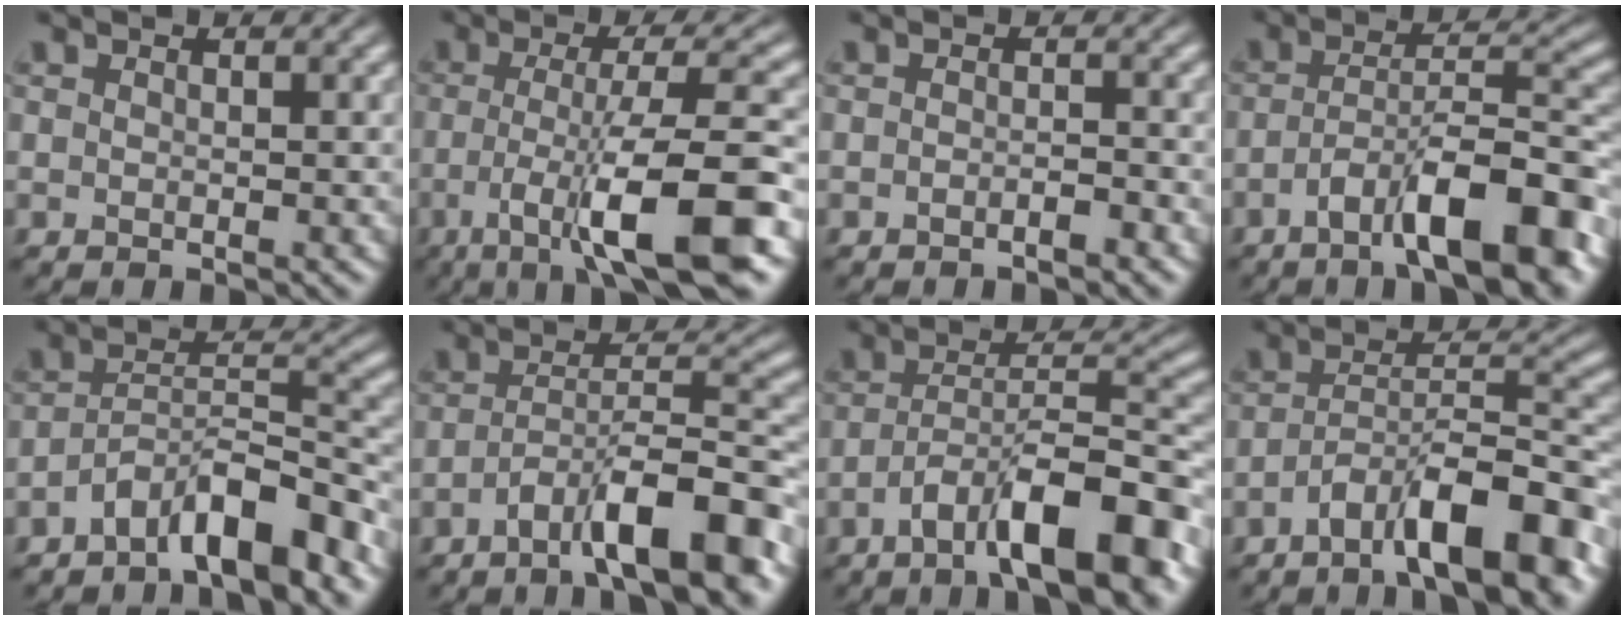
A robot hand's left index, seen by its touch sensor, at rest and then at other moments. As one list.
[{"total": 10.1, "force": [-3.7, 1.9, 9.2], "torque": [-0.144, 0.004, -0.066]}, {"total": 1.3, "force": [-0.9, 0.3, 0.8], "torque": [-0.014, 0.002, -0.017]}, {"total": 9.6, "force": [-5.0, 2.6, 7.8], "torque": [-0.121, 0.017, -0.083]}, {"total": 6.9, "force": [-4.8, 1.8, 4.6], "torque": [-0.074, 0.012, -0.084]}, {"total": 8.7, "force": [-4.9, 2.1, 6.9], "torque": [-0.109, 0.014, -0.083]}, {"total": 10.3, "force": [-5.7, 2.8, 8.1], "torque": [-0.128, 0.017, -0.096]}, {"total": 9.3, "force": [-5.5, 2.3, 7.1], "torque": [-0.113, 0.016, -0.093]}]